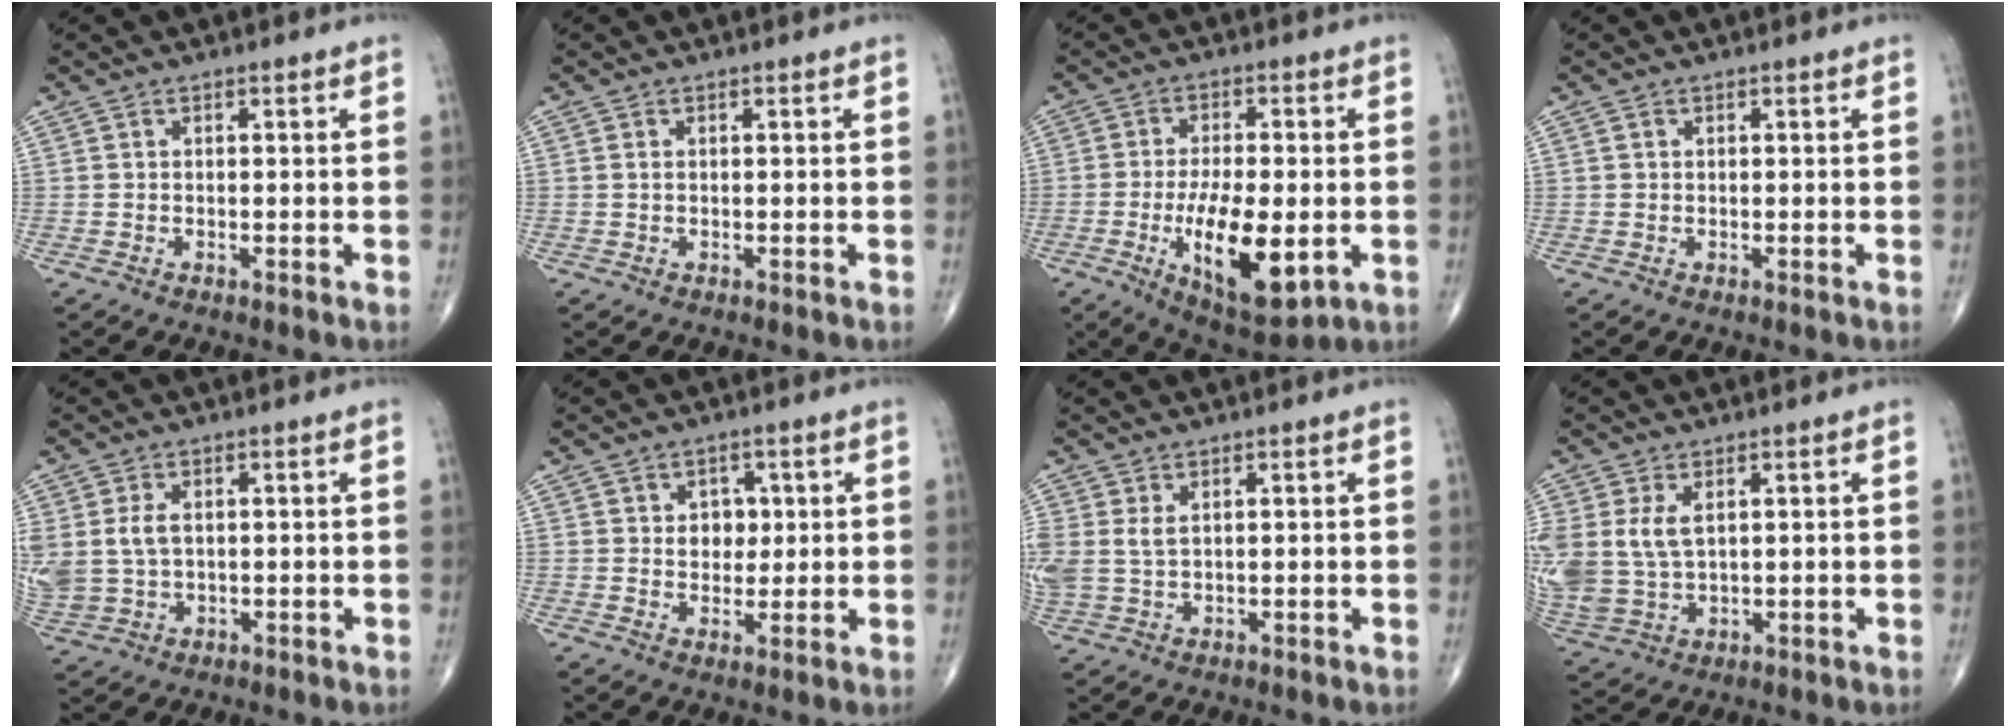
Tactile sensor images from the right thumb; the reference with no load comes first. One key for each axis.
{"total": 0.6, "fx": 0.1, "fy": 0.4, "fz": 0.4, "tx": -0.011, "ty": 0.004, "tz": 0.004}
{"total": 15.2, "fx": -3.7, "fy": 6.2, "fz": 13.4, "tx": -0.214, "ty": -0.008, "tz": -0.048}
{"total": 0.6, "fx": 0.2, "fy": 0.5, "fz": 0.3, "tx": -0.004, "ty": 0.001, "tz": 0.004}
{"total": 9.2, "fx": 1.1, "fy": 6.5, "fz": 6.4, "tx": -0.159, "ty": -0.002, "tz": 0.037}
{"total": 4.7, "fx": 1.1, "fy": 3.7, "fz": 2.7, "tx": -0.008, "ty": -0.004, "tz": 0.015}
{"total": 5.8, "fx": 1.5, "fy": 3.7, "fz": 4.2, "tx": -0.110, "ty": 0.006, "tz": 0.043}
{"total": 11.5, "fx": 2.5, "fy": 7.5, "fz": 8.4, "tx": -0.202, "ty": -0.007, "tz": 0.064}